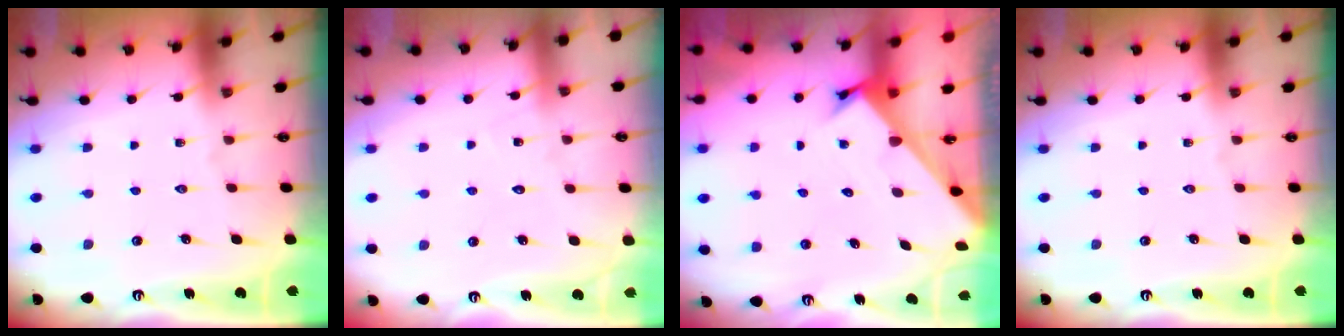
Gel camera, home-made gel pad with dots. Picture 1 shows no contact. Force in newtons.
{"total": 5.6, "press": 5.5, "slide": 0.4}
{"total": 2.3, "press": 2.3, "slide": 0.2}
{"total": 0.0}